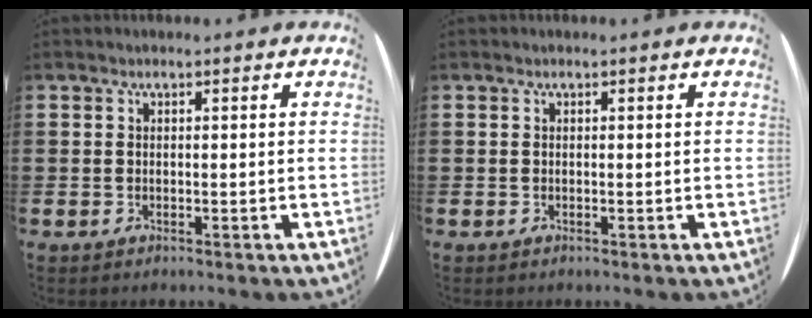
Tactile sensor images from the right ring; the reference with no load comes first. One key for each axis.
{"total": 0.0}